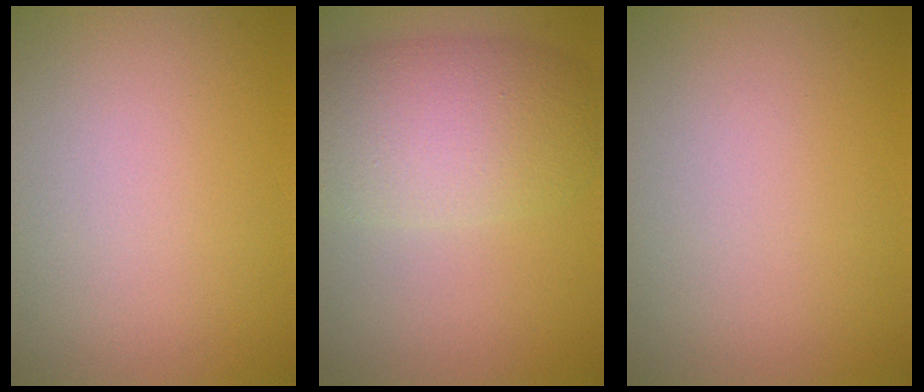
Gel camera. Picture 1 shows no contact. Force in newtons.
{"total": 7.5, "press": 7.5, "slide": 0.4}
{"total": 0.0}